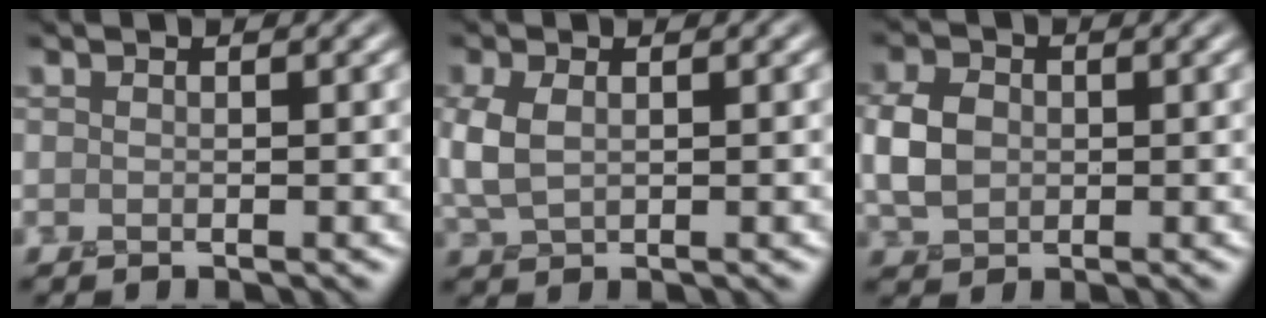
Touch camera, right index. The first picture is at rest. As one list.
[{"total": 3.1, "force": [0.5, 1.9, 2.4], "torque": [-0.069, 0.005, 0.010]}, {"total": 4.0, "force": [0.1, 3.1, 2.5], "torque": [-0.062, 0.005, -0.004]}]